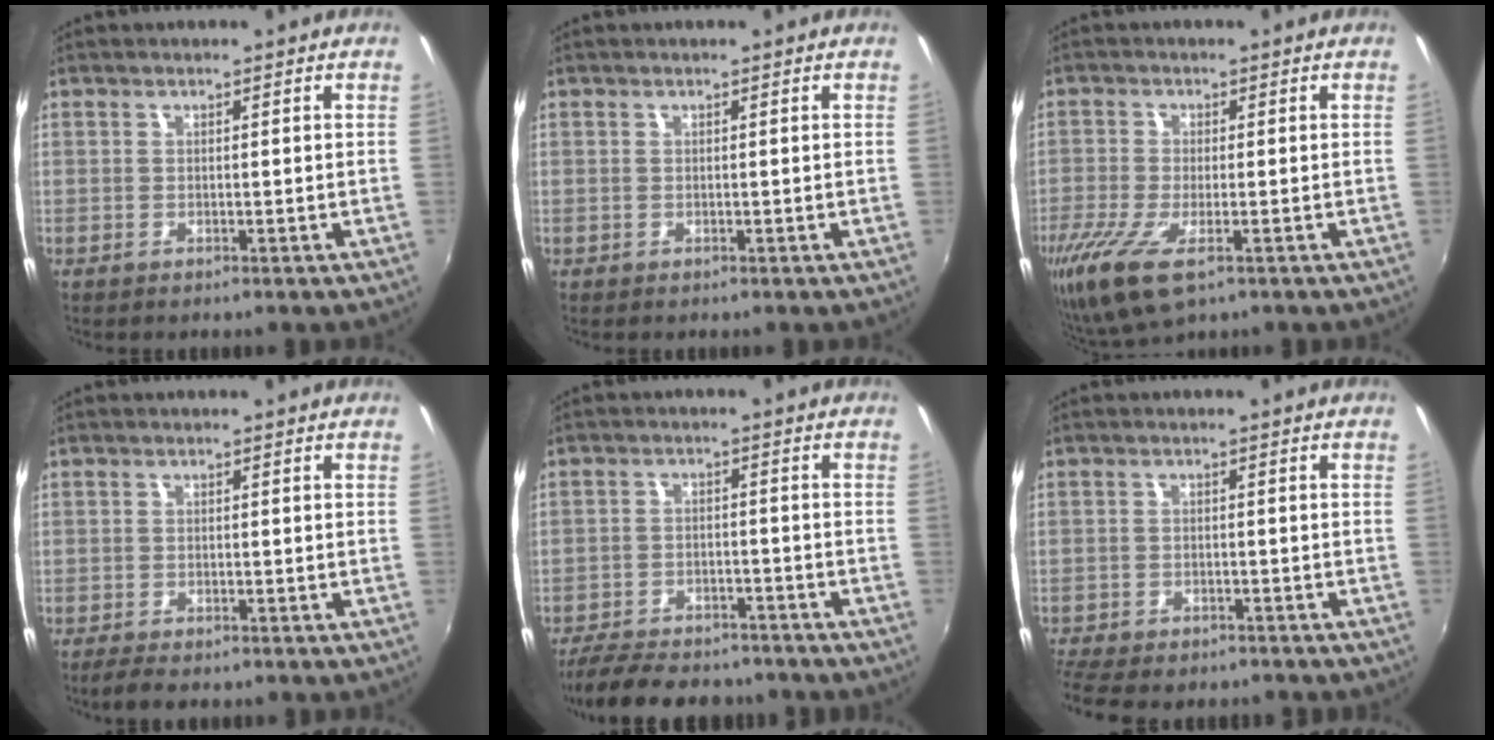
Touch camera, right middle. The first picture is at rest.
{"total": 0.0}
{"total": 9.8, "force": [-5.3, 3.3, 7.5], "torque": [-0.169, -0.040, -0.095]}
{"total": 3.3, "force": [-2.7, 1.1, 1.6], "torque": [-0.041, -0.015, -0.050]}
{"total": 15.3, "force": [-12.7, 5.5, 6.4], "torque": [-0.146, -0.015, -0.186]}
{"total": 10.4, "force": [-9.0, 3.2, 4.1], "torque": [-0.107, -0.032, -0.142]}